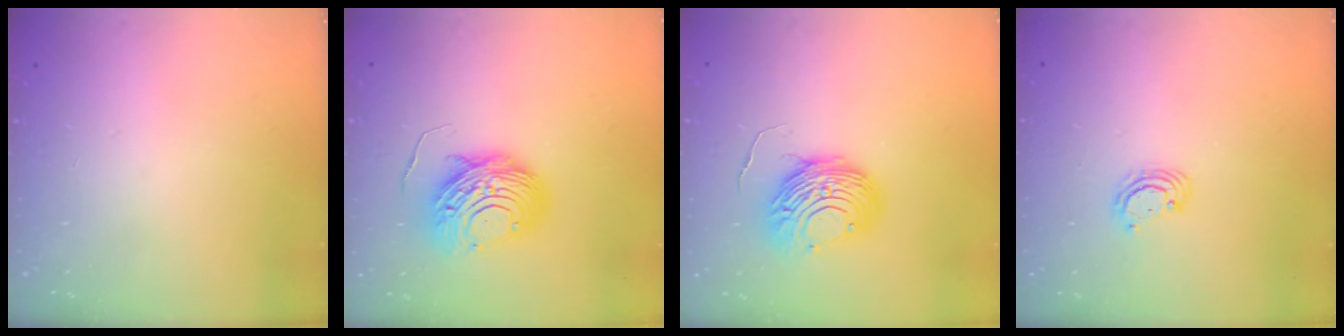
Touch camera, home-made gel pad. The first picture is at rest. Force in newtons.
{"total": 12.8, "press": 12.7, "slide": 1.1}
{"total": 10.9, "press": 10.8, "slide": 1.1}
{"total": 2.9, "press": 2.9, "slide": 0.3}